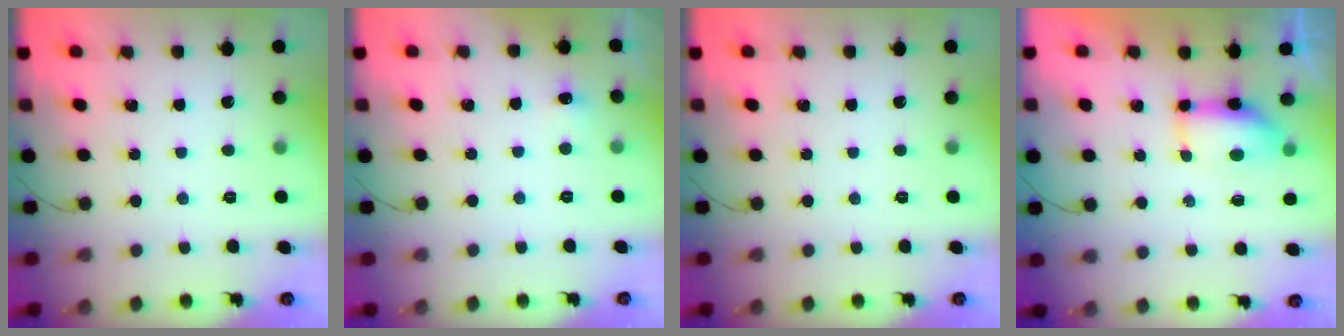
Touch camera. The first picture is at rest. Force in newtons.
{"total": 3.9, "press": 3.8, "slide": 1.0}
{"total": 0.0}
{"total": 6.8, "press": 6.8, "slide": 0.6}